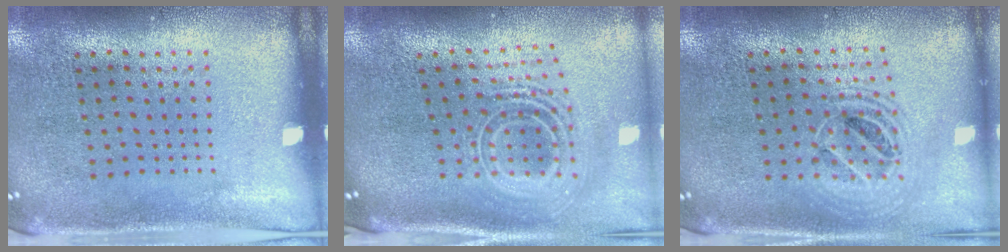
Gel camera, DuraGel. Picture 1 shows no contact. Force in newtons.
{"total": 2.7, "press": 1.8, "slide": 2.0}
{"total": 1.8, "press": 1.5, "slide": 1.0}